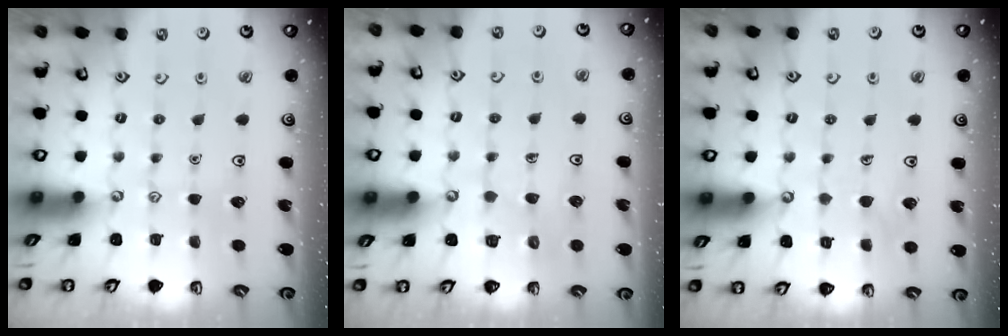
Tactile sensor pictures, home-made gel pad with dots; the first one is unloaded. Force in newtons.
{"total": 5.2, "press": 5.2, "slide": 0.3}
{"total": 5.0, "press": 5.0, "slide": 0.4}